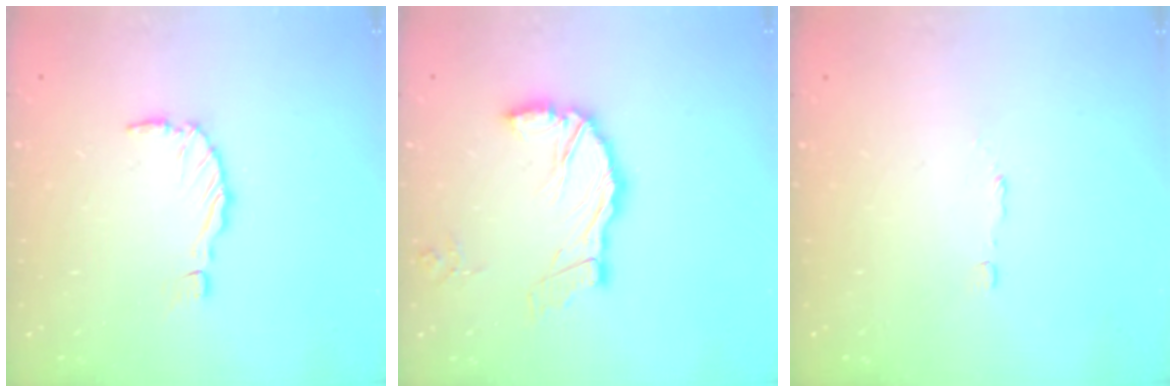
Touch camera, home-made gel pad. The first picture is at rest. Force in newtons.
{"total": 13.9, "press": 13.7, "slide": 2.3}
{"total": 2.9, "press": 2.9, "slide": 0.6}